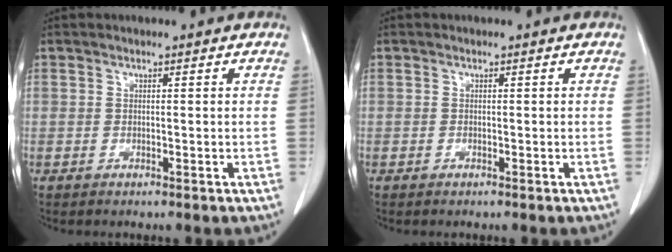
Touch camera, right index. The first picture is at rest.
{"total": 0.0}